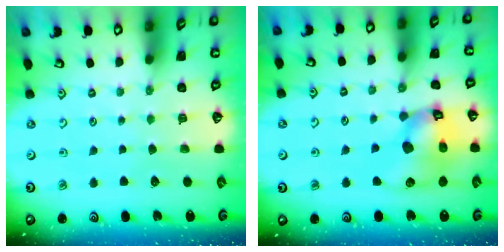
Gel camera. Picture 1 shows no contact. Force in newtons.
{"total": 14.4, "press": 14.2, "slide": 2.0}